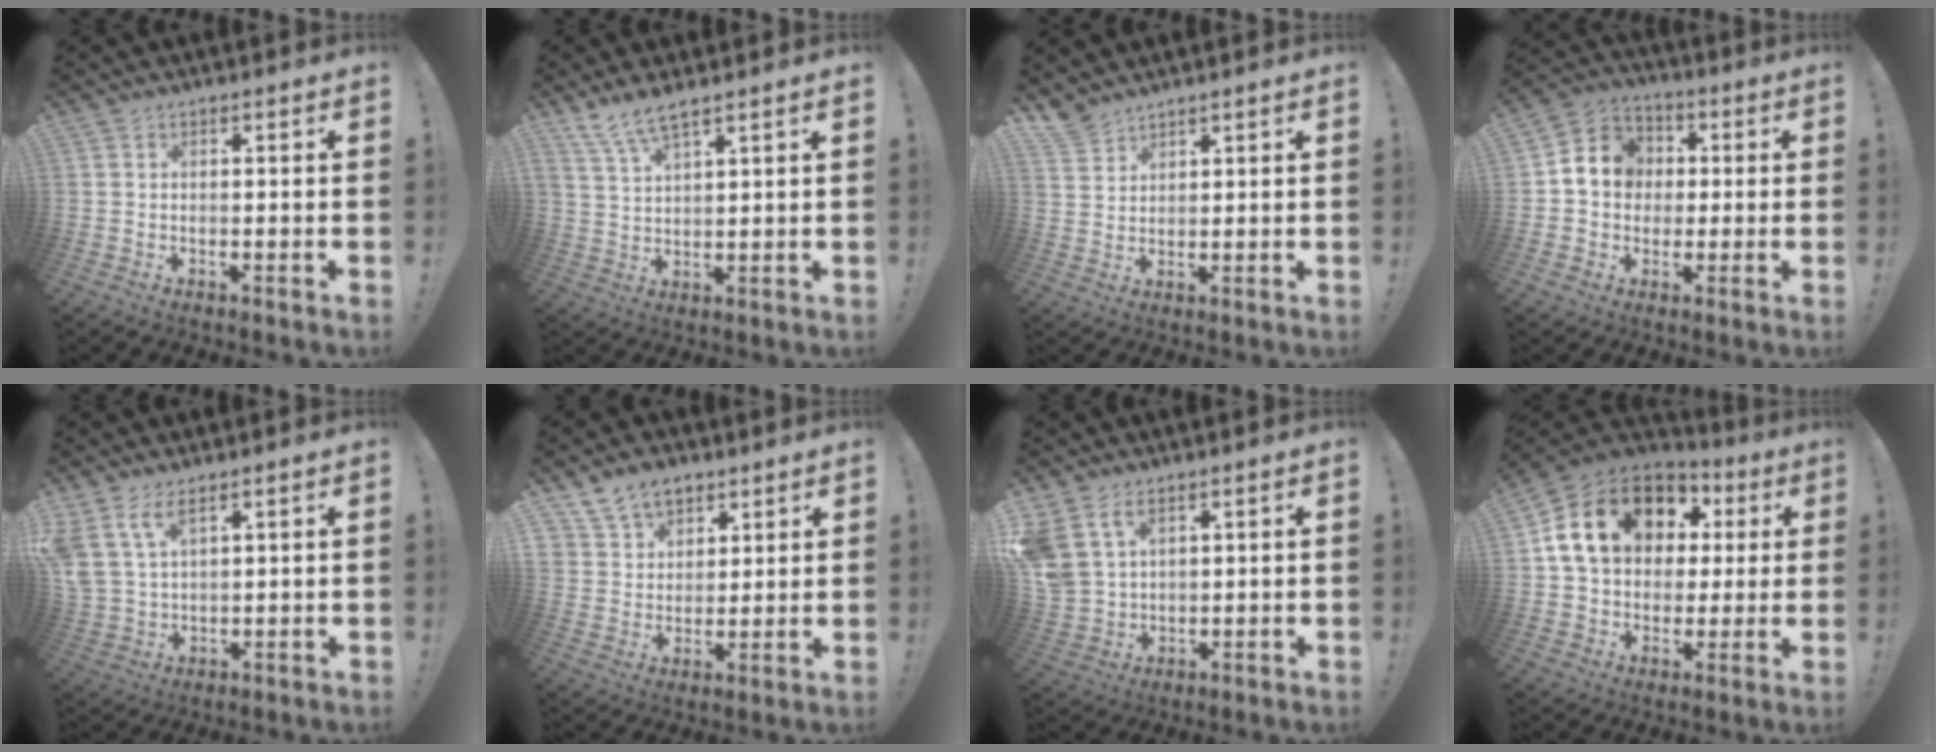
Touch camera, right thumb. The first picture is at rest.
{"total": 6.1, "force": [5.0, 0.9, 3.3], "torque": [-0.072, -0.021, 0.093]}
{"total": 4.7, "force": [4.3, 1.8, 1.1], "torque": [-0.020, -0.028, 0.082]}
{"total": 10.0, "force": [0.8, 9.2, 3.8], "torque": [-0.044, 0.009, 0.023]}
{"total": 7.4, "force": [4.8, 3.2, 4.6], "torque": [-0.102, -0.016, 0.095]}
{"total": 9.5, "force": [6.4, 6.5, 2.4], "torque": [-0.038, -0.041, 0.126]}
{"total": 8.1, "force": [4.7, 5.3, 4.0], "torque": [-0.095, -0.020, 0.096]}
{"total": 19.3, "force": [7.0, 13.9, 11.5], "torque": [-0.182, -0.014, 0.139]}